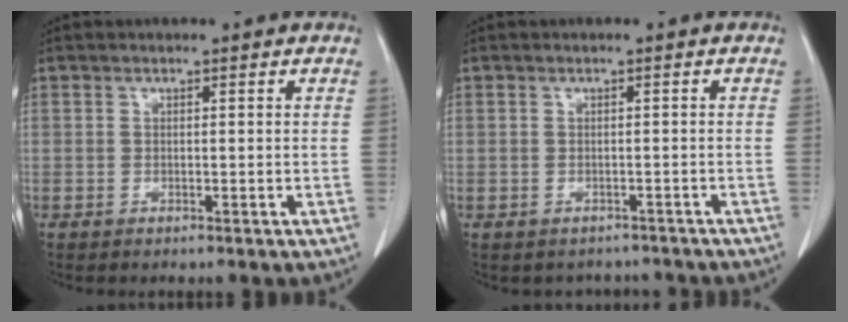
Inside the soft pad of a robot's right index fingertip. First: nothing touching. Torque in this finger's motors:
{"motor_torque": [-0.66, -0.61, -0.30, -0.15]}